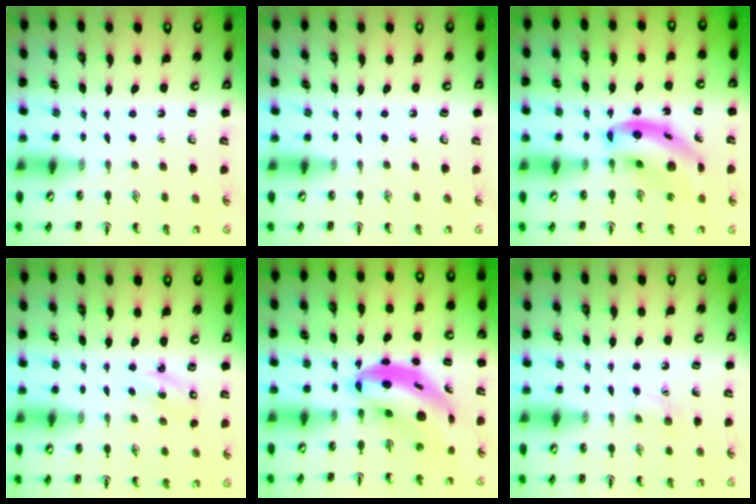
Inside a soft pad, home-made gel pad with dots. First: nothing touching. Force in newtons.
{"total": 0.0}
{"total": 11.9, "press": 11.4, "slide": 3.3}
{"total": 1.5, "press": 1.4, "slide": 0.4}
{"total": 7.4, "press": 7.2, "slide": 1.7}
{"total": 5.7, "press": 5.4, "slide": 1.7}